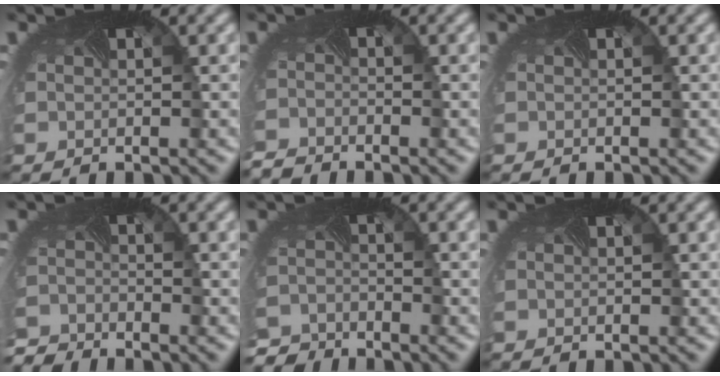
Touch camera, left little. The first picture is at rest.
{"total": 2.4, "force": [-2.3, -0.2, -0.6], "torque": [-0.003, -0.019, -0.052]}
{"total": 0.0}
{"total": 3.3, "force": [-3.3, 0.1, -0.4], "torque": [-0.006, -0.021, -0.069]}
{"total": 4.4, "force": [-4.3, 0.8, -0.1], "torque": [-0.005, -0.024, -0.084]}
{"total": 0.0}